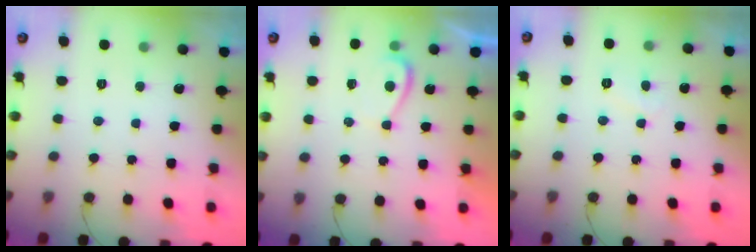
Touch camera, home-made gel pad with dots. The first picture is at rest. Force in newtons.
{"total": 1.4, "press": 1.3, "slide": 0.5}
{"total": 3.0, "press": 2.9, "slide": 0.3}